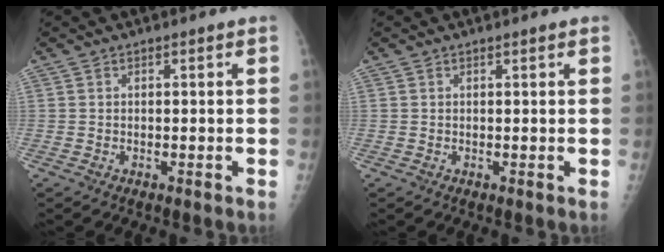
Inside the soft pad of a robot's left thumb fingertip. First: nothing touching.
{"total": 0.7, "force": [0.5, 0.0, 0.4], "torque": [-0.008, 0.001, 0.009]}